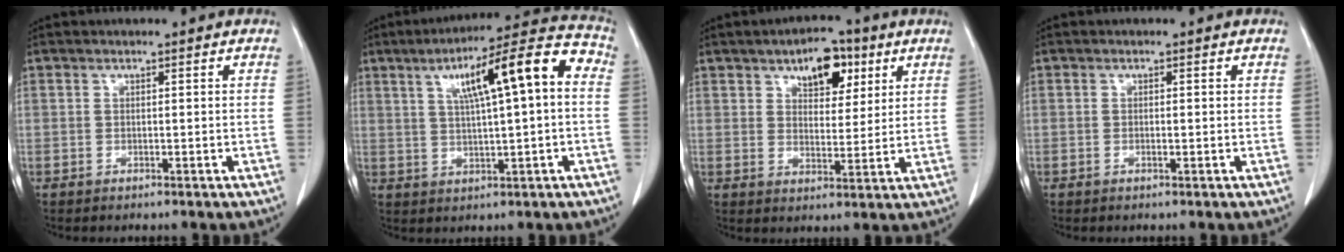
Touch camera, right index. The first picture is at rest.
{"total": 13.8, "force": [3.0, 1.8, 13.3], "torque": [-0.198, 0.038, 0.043]}
{"total": 8.0, "force": [4.3, 4.1, 5.3], "torque": [-0.074, 0.012, 0.066]}
{"total": 1.1, "force": [-0.1, 0.4, 1.0], "torque": [-0.019, 0.001, 0.002]}